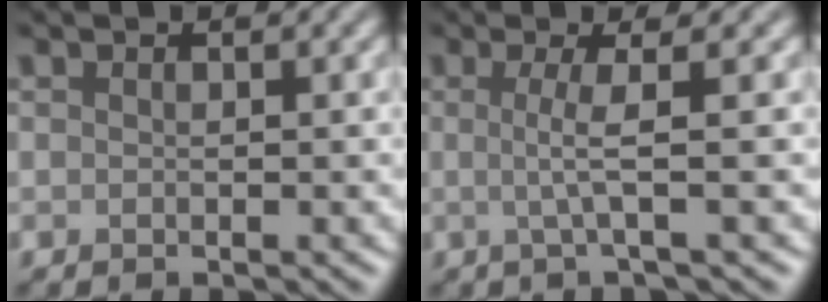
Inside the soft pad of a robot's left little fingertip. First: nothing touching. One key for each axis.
{"total": 2.9, "fx": 0.1, "fy": 0.6, "fz": 2.8, "tx": -0.052, "ty": -0.002, "tz": -0.008}